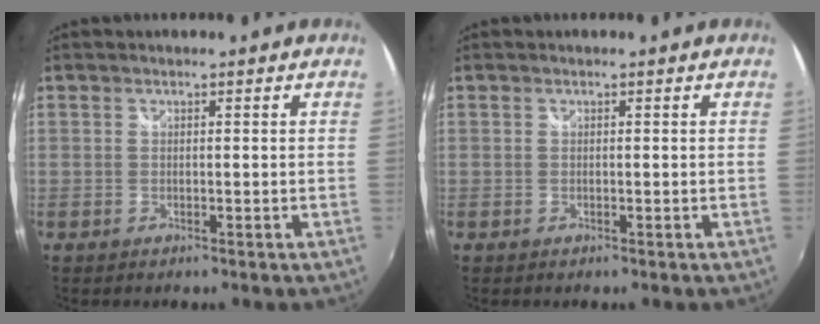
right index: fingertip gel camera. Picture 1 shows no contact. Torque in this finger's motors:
{"motor_torque": [0.00, 0.00, 0.00, 0.00]}